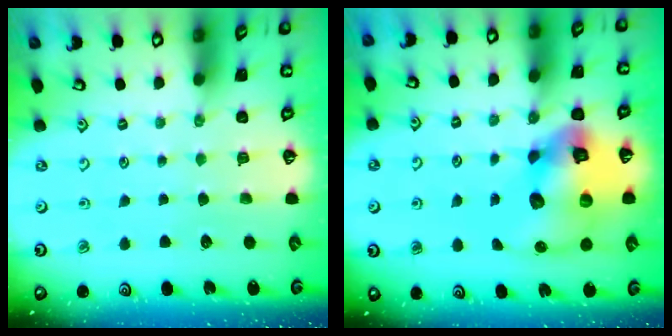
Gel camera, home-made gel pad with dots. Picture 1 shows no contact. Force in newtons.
{"total": 17.8, "press": 17.6, "slide": 2.6}